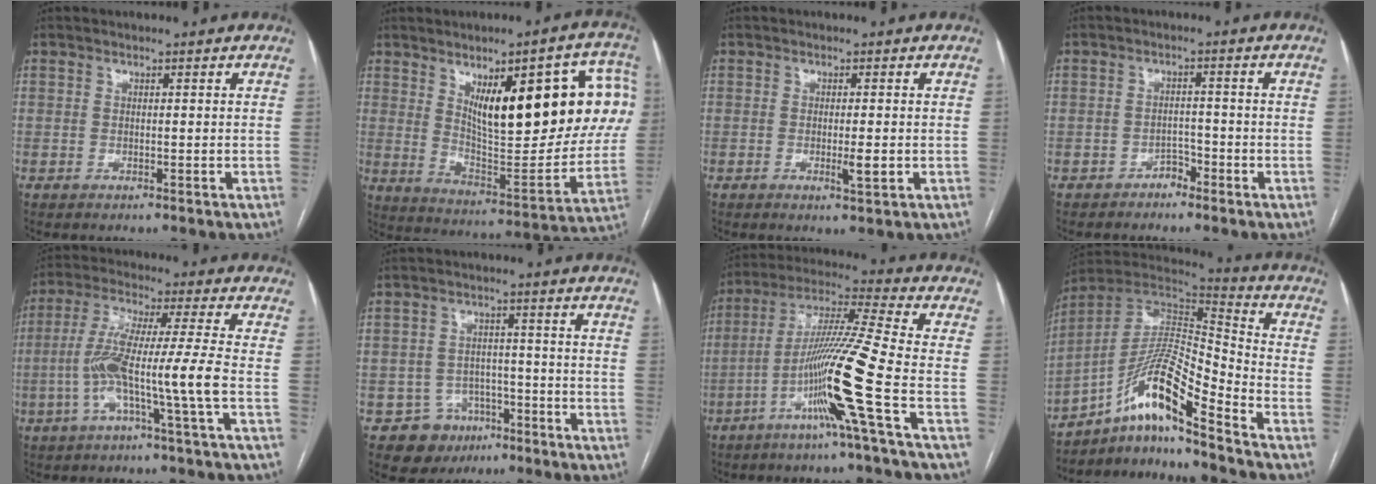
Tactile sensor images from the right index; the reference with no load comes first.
{"total": 24.6, "force": [7.1, 7.3, 22.4], "torque": [-0.288, 0.019, 0.117]}
{"total": 2.4, "force": [-0.6, 0.1, 2.4], "torque": [-0.041, -0.005, -0.008]}
{"total": 2.2, "force": [-1.7, 1.3, 0.4], "torque": [-0.001, 0.007, -0.030]}
{"total": 10.7, "force": [-3.3, -1.3, 10.1], "torque": [-0.208, 0.014, -0.065]}
{"total": 7.3, "force": [-3.9, 6.1, 0.5], "torque": [0.000, 0.013, -0.051]}
{"total": 14.9, "force": [-5.6, -2.5, 13.6], "torque": [-0.261, -0.010, -0.113]}
{"total": 15.1, "force": [-9.8, 1.2, 11.5], "torque": [-0.213, 0.020, -0.170]}